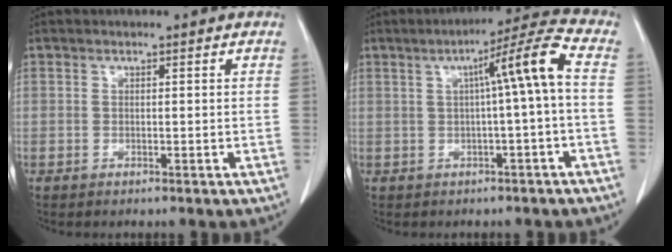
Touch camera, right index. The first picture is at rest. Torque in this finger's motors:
{"motor_torque": [0.85, -0.19, 0.42, 0.05]}